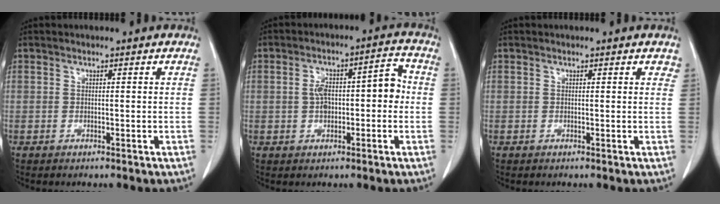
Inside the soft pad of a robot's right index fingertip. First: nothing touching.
{"total": 7.4, "force": [-0.3, 3.2, 6.7], "torque": [-0.105, 0.038, -0.005]}
{"total": 1.1, "force": [0.8, 0.6, 0.4], "torque": [0.002, 0.001, 0.000]}